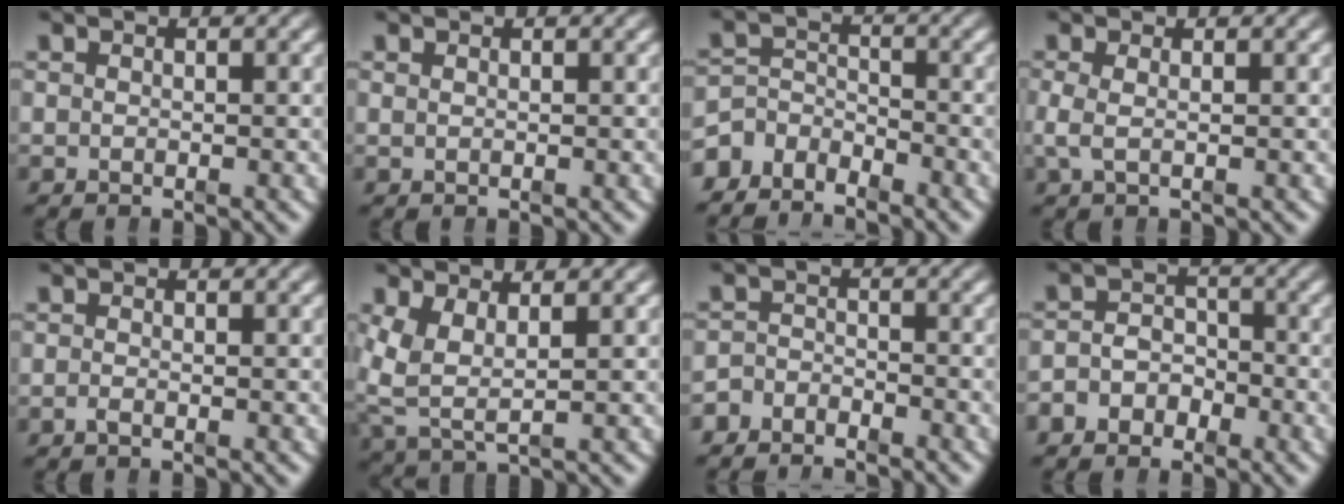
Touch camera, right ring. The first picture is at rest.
{"total": 0.7, "force": [0.3, -0.6, 0.2], "torque": [0.005, 0.000, 0.008]}
{"total": 5.7, "force": [-3.4, 4.1, 2.0], "torque": [-0.035, -0.018, -0.059]}
{"total": 1.7, "force": [0.0, 0.6, 1.6], "torque": [-0.048, -0.013, 0.005]}
{"total": 0.7, "force": [-0.6, -0.2, 0.2], "torque": [-0.005, -0.004, -0.010]}
{"total": 4.5, "force": [0.4, 3.1, 3.3], "torque": [-0.094, -0.025, 0.019]}
{"total": 2.9, "force": [-2.7, 1.2, 0.0], "torque": [-0.002, -0.016, -0.047]}
{"total": 4.2, "force": [-2.4, 3.2, 1.3], "torque": [-0.012, -0.012, -0.044]}